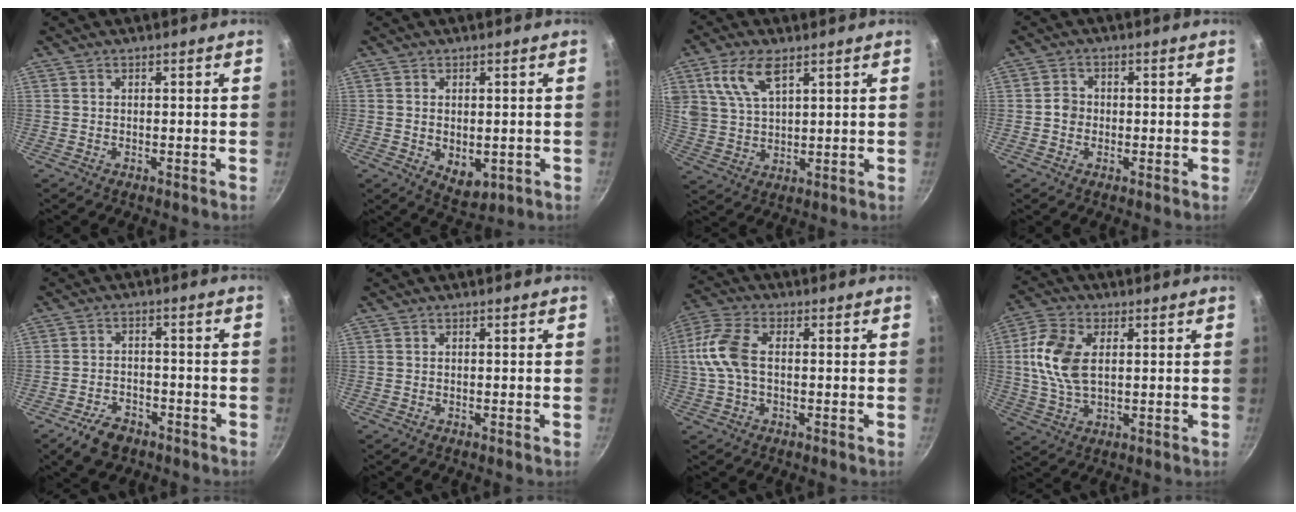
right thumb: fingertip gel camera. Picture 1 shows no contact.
{"total": 5.8, "force": [-0.7, 3.8, 4.3], "torque": [-0.054, -0.012, 0.001]}
{"total": 9.3, "force": [4.6, 4.7, 6.6], "torque": [-0.127, -0.012, 0.096]}
{"total": 2.7, "force": [-0.5, 2.4, 1.0], "torque": [-0.004, 0.011, -0.012]}
{"total": 6.7, "force": [-4.5, 3.9, 3.2], "torque": [-0.054, 0.032, -0.071]}
{"total": 0.0}
{"total": 10.0, "force": [0.4, 5.7, 8.2], "torque": [-0.182, 0.020, -0.005]}
{"total": 11.1, "force": [1.8, 6.6, 8.8], "torque": [-0.173, 0.005, 0.031]}